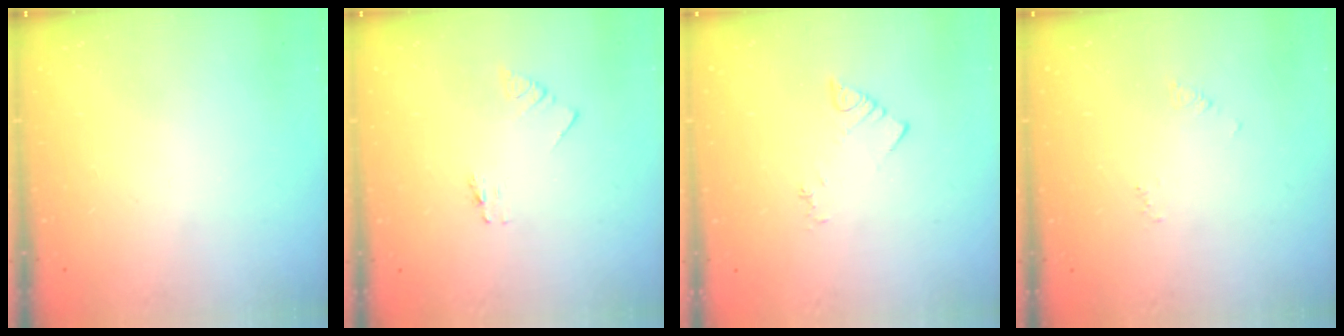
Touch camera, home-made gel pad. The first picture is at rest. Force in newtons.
{"total": 0.0}
{"total": 2.4, "press": 2.3, "slide": 0.4}
{"total": 1.7, "press": 1.6, "slide": 0.3}